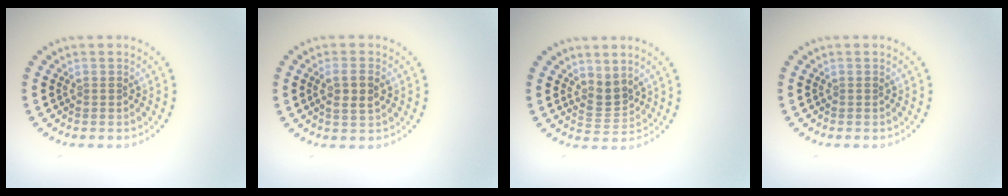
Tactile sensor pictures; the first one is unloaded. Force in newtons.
{"total": 2.5, "press": 2.4, "slide": 0.5}
{"total": 2.3, "press": 1.7, "slide": 1.6}
{"total": 0.0}